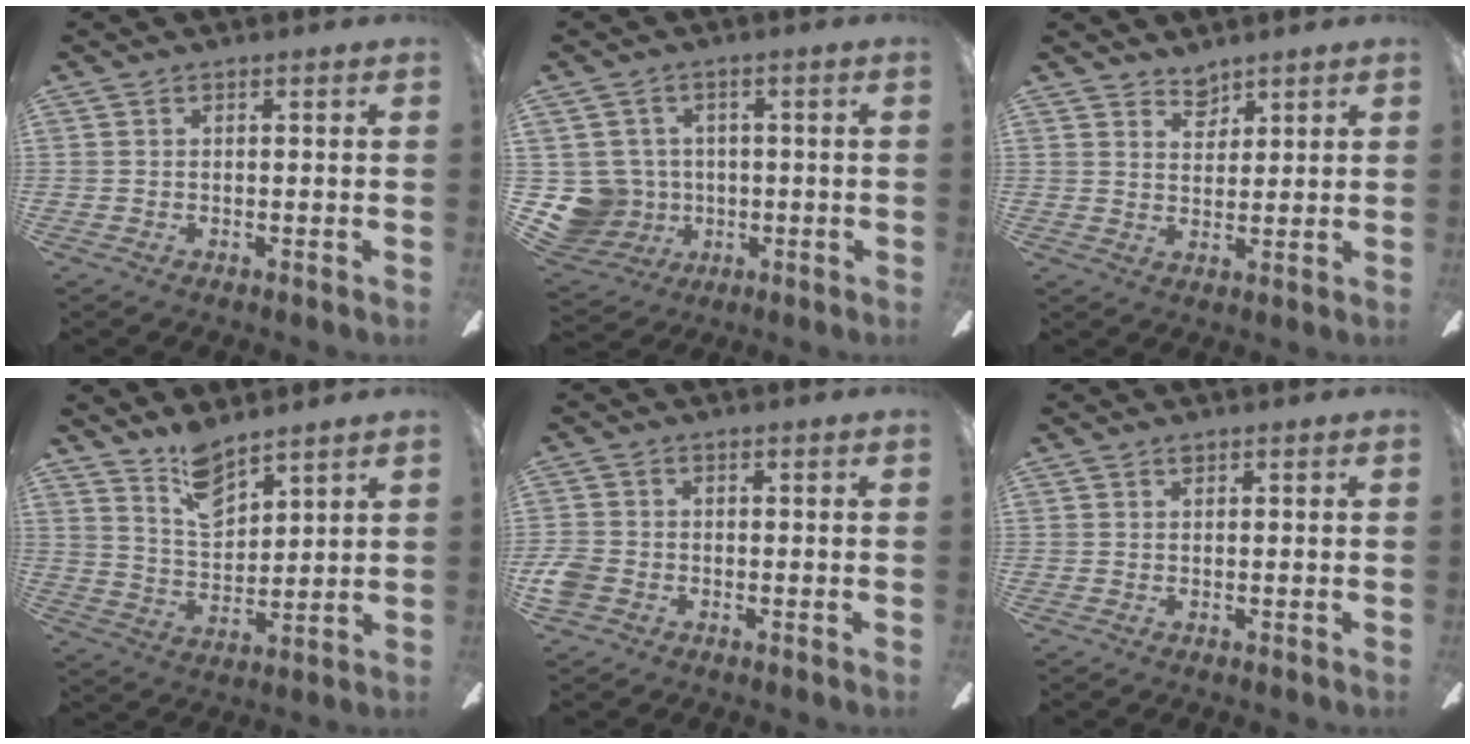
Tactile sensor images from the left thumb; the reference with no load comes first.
{"total": 8.5, "force": [-0.3, 8.4, 1.4], "torque": [-0.074, 0.002, 0.002]}
{"total": 4.3, "force": [3.8, 1.8, 0.8], "torque": [-0.008, -0.021, 0.069]}
{"total": 9.2, "force": [7.5, 3.7, 3.9], "torque": [-0.077, -0.038, 0.137]}
{"total": 4.1, "force": [-1.6, 3.2, 2.0], "torque": [-0.041, 0.009, -0.029]}
{"total": 0.6, "force": [0.5, 0.3, 0.2], "torque": [-0.006, 0.003, 0.008]}